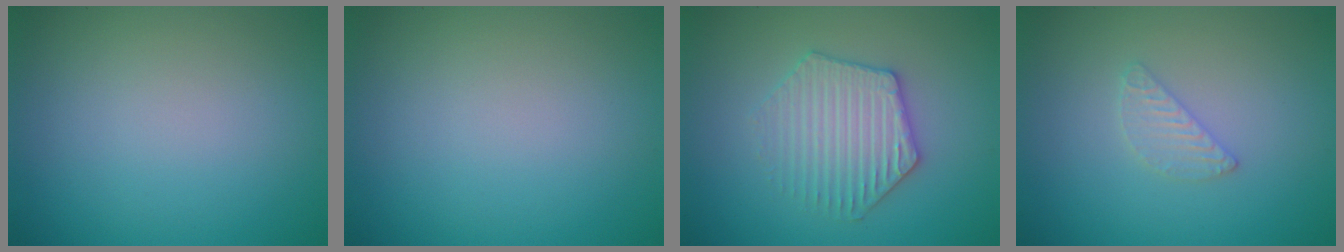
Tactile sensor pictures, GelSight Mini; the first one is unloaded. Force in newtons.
{"total": 0.0}
{"total": 3.6, "press": 3.5, "slide": 0.5}
{"total": 1.5, "press": 1.5, "slide": 0.2}